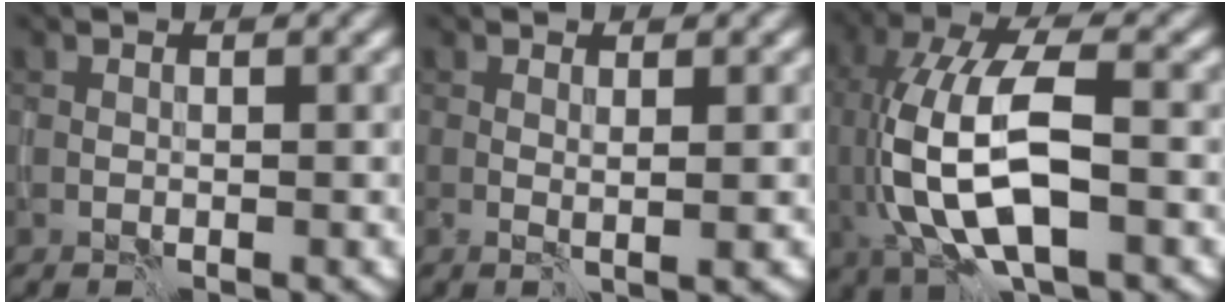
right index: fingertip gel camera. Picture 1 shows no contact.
{"total": 0.8, "force": [0.3, -0.2, 0.8], "torque": [-0.012, -0.002, 0.003]}
{"total": 11.1, "force": [-1.0, 5.0, 9.8], "torque": [-0.202, 0.002, -0.023]}